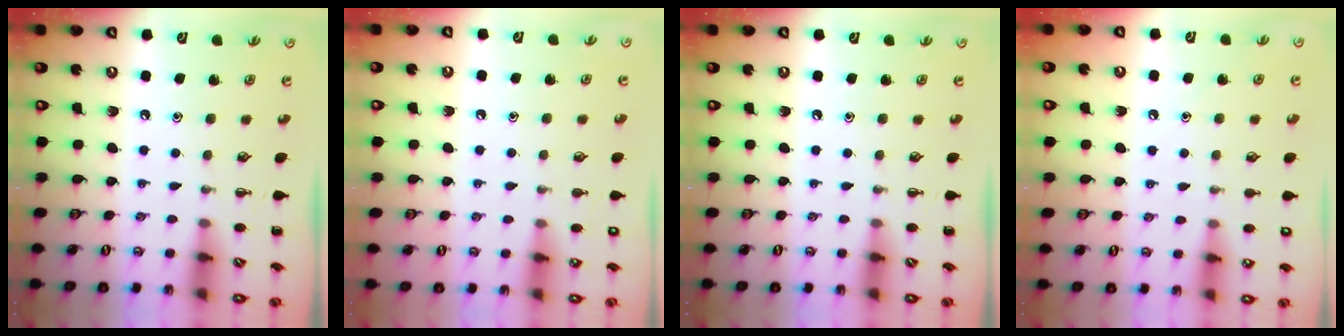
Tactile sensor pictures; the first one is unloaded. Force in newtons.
{"total": 1.4, "press": 1.4, "slide": 0.1}
{"total": 0.0}
{"total": 6.5, "press": 6.2, "slide": 1.9}